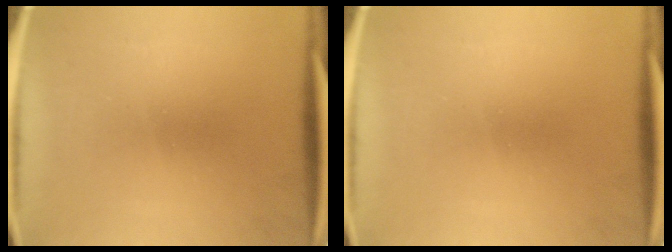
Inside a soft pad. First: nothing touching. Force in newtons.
{"total": 0.0}